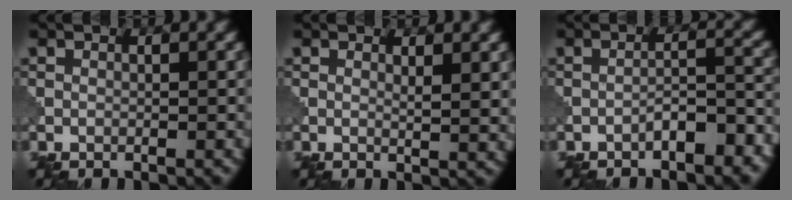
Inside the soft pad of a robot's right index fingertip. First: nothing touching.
{"total": 1.7, "force": [1.0, 0.4, 1.3], "torque": [-0.017, -0.004, 0.019]}
{"total": 3.3, "force": [-2.0, 1.1, 2.3], "torque": [-0.037, 0.014, -0.033]}